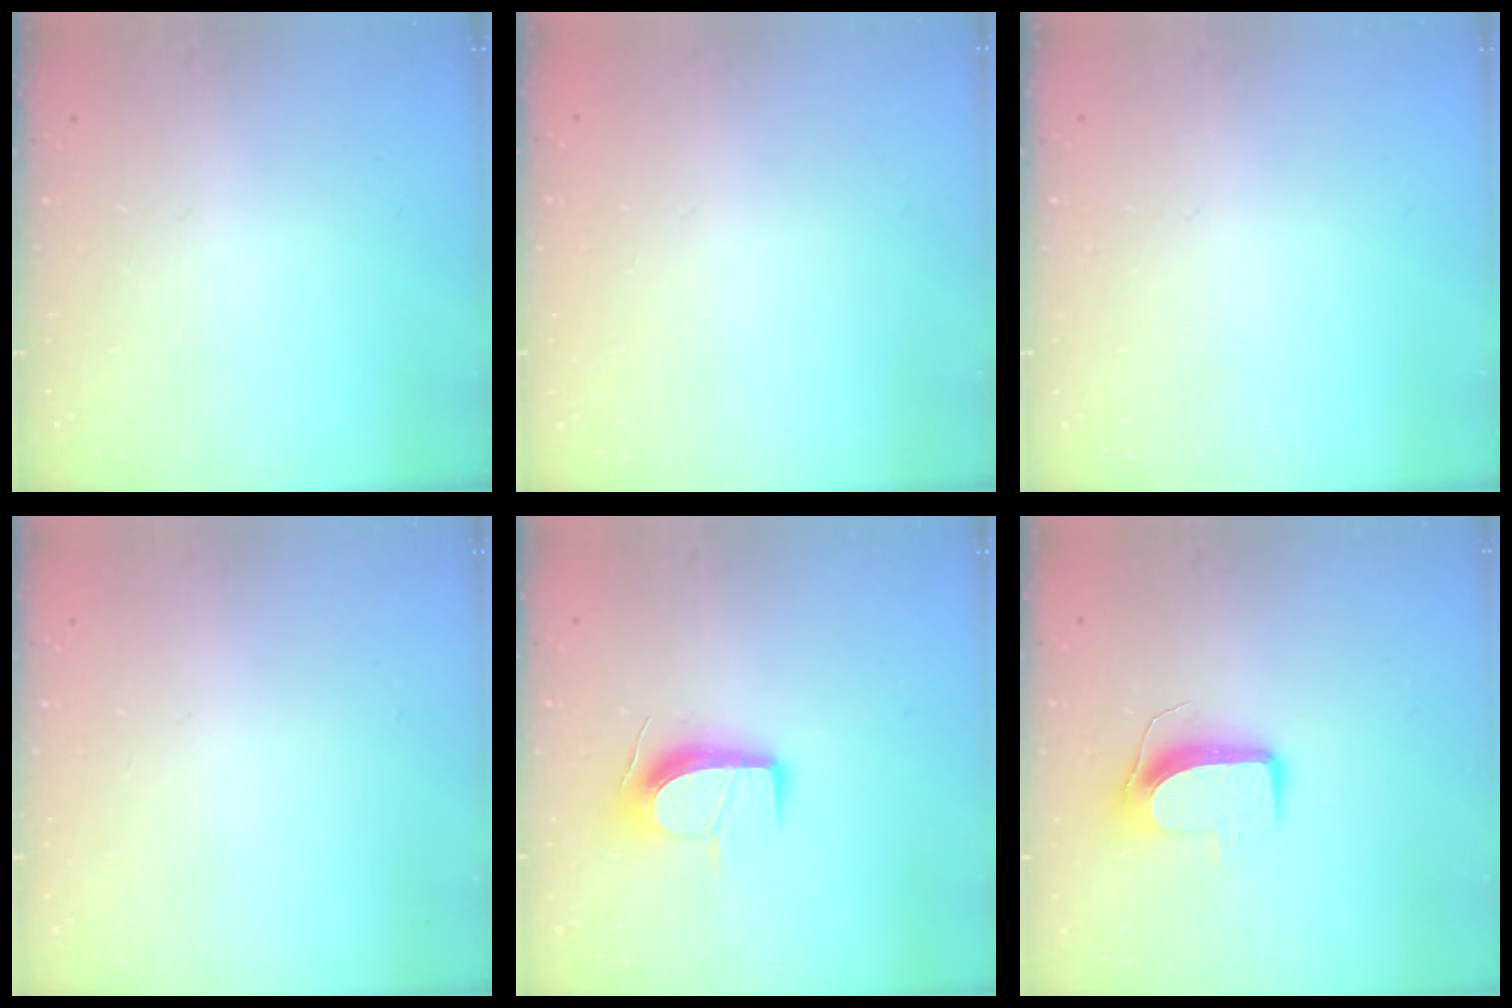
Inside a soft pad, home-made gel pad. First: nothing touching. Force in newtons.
{"total": 0.0}
{"total": 0.0}
{"total": 0.0}
{"total": 10.3, "press": 10.3, "slide": 0.6}
{"total": 9.5, "press": 9.5, "slide": 0.3}